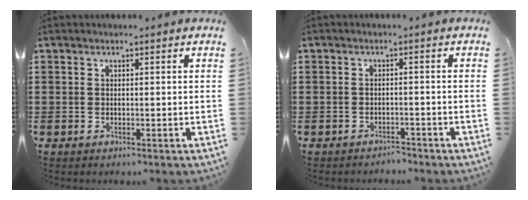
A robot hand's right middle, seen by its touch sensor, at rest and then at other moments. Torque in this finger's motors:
{"motor_torque": [-1.20, 0.39, -0.27, -0.07]}